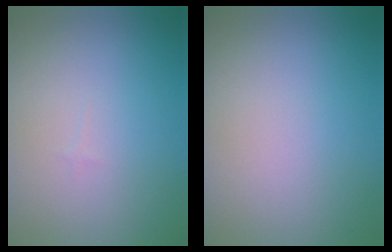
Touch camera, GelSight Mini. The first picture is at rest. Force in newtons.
{"total": 0.0}